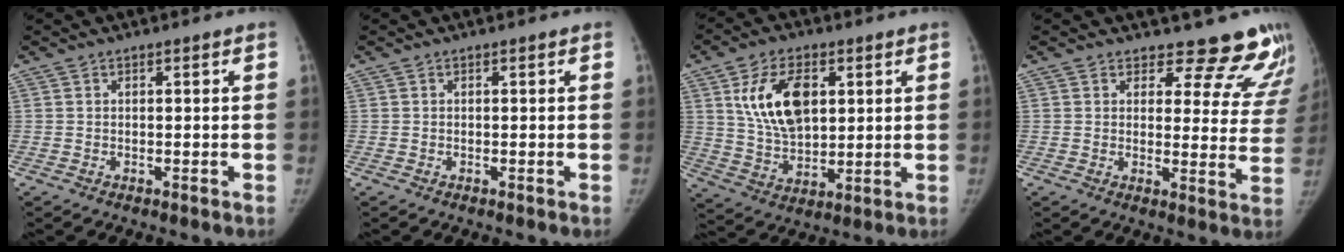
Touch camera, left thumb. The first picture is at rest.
{"total": 0.0}
{"total": 13.7, "force": [4.3, 8.2, 10.1], "torque": [-0.157, -0.018, 0.086]}
{"total": 14.7, "force": [13.6, 4.9, 2.2], "torque": [0.032, -0.119, 0.135]}